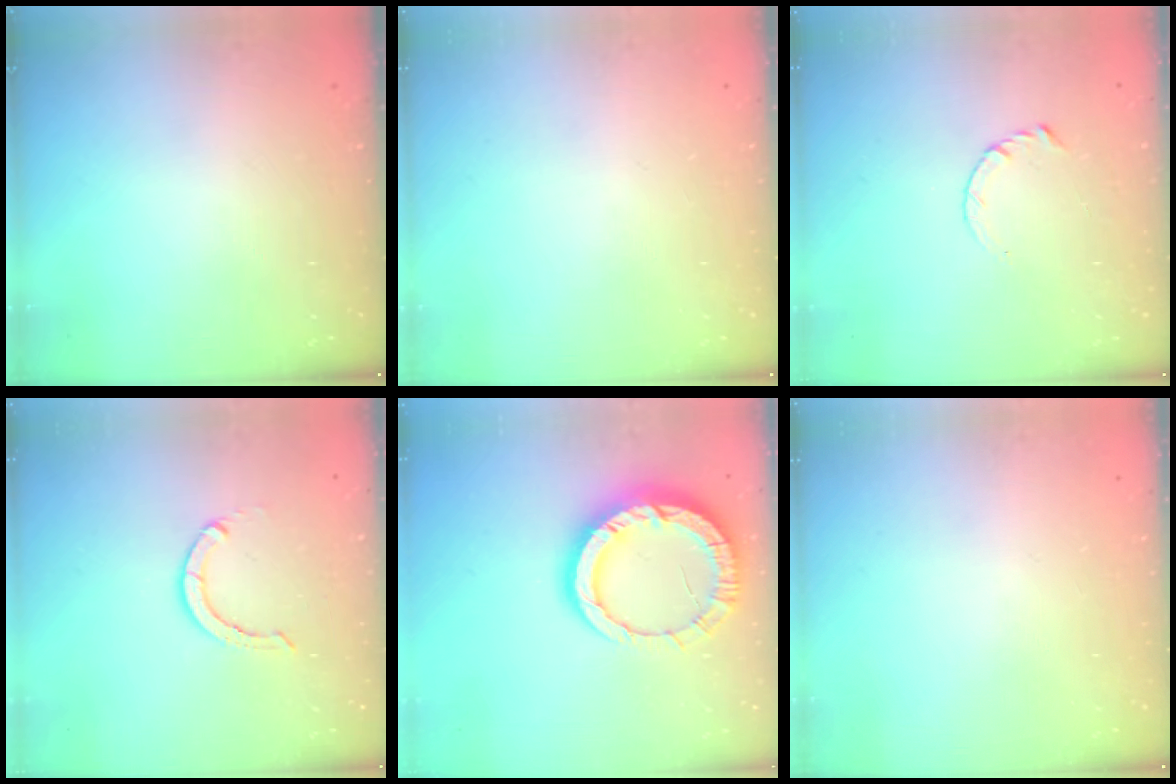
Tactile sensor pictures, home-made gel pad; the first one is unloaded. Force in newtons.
{"total": 0.0}
{"total": 3.5, "press": 3.5, "slide": 0.4}
{"total": 2.9, "press": 2.9, "slide": 0.1}
{"total": 14.6, "press": 14.5, "slide": 1.4}
{"total": 0.0}